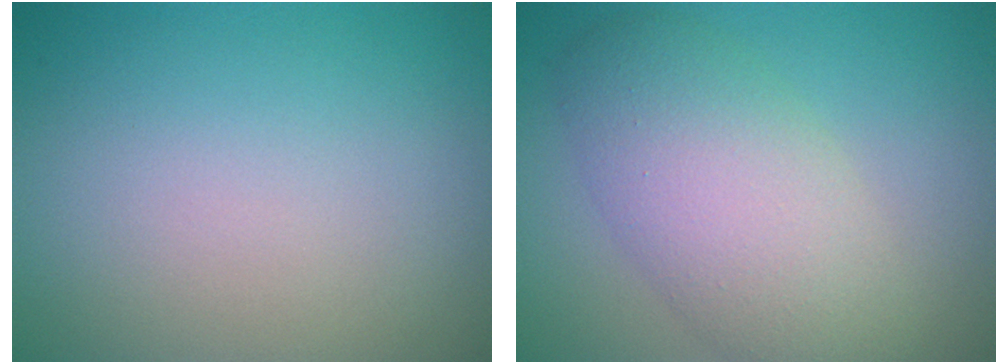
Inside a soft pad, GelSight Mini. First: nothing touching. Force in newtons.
{"total": 6.5, "press": 6.5, "slide": 0.3}